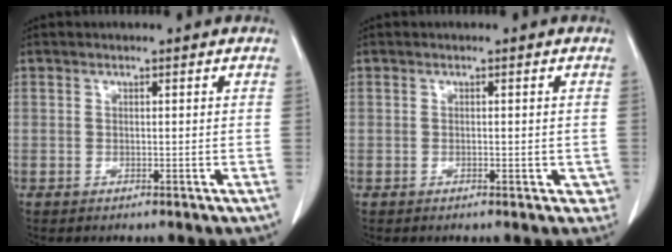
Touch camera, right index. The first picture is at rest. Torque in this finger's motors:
{"motor_torque": [-0.01, -0.01, 0.00, 0.00]}